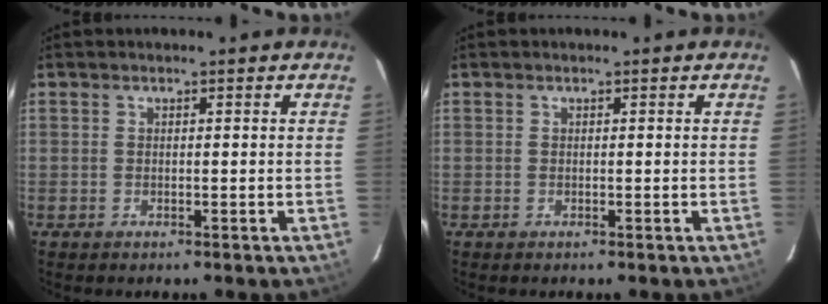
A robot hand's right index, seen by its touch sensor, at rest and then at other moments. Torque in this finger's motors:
{"motor_torque": [0.00, 0.00, 0.01, 0.00]}